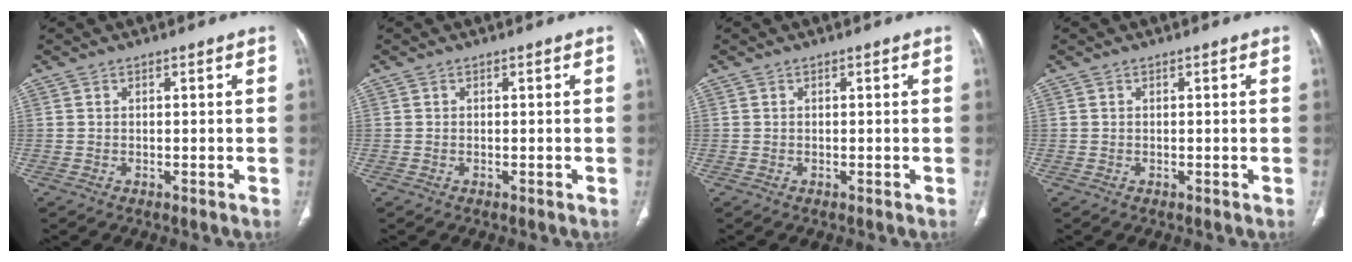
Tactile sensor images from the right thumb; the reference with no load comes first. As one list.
[{"total": 0.0}, {"total": 0.0}, {"total": 0.0}]